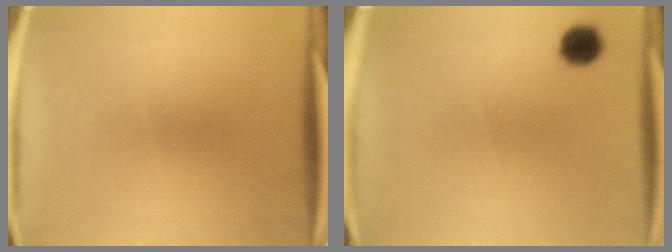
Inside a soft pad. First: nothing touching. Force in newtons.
{"total": 4.2}